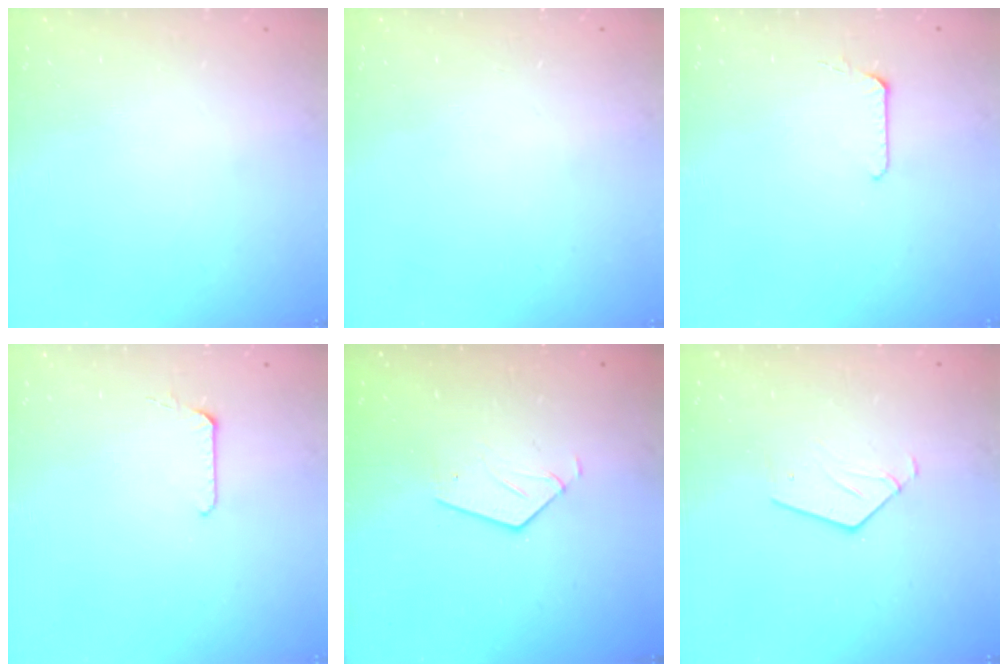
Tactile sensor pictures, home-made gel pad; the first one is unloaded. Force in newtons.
{"total": 0.0}
{"total": 5.5, "press": 5.5, "slide": 0.5}
{"total": 5.5, "press": 5.5, "slide": 0.5}
{"total": 3.2, "press": 3.2, "slide": 0.2}
{"total": 4.8, "press": 4.7, "slide": 0.4}